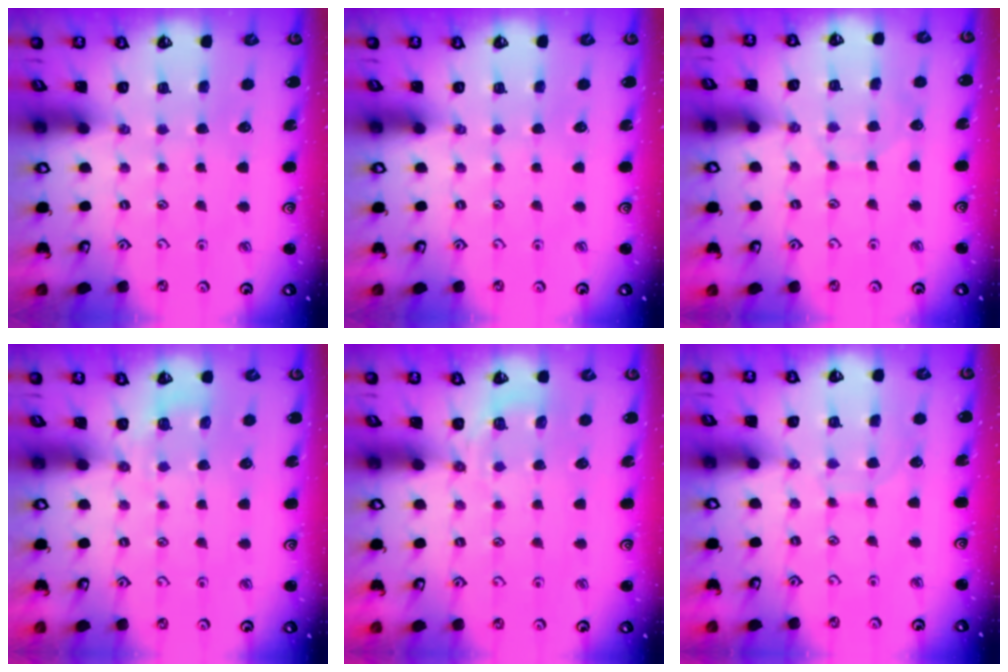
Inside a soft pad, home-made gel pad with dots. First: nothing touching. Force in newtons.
{"total": 0.0}
{"total": 5.1, "press": 5.1, "slide": 0.5}
{"total": 3.4, "press": 2.8, "slide": 1.9}
{"total": 5.0, "press": 4.6, "slide": 1.9}
{"total": 6.2, "press": 6.1, "slide": 0.6}